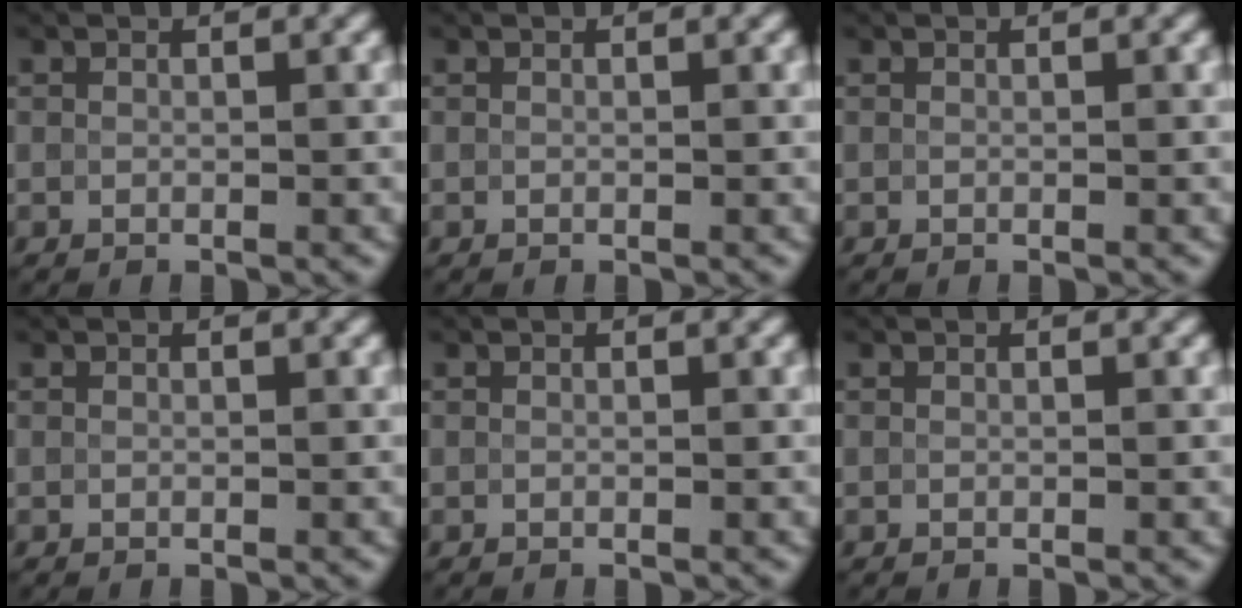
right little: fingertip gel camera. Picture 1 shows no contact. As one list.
[{"total": 0.0}, {"total": 0.0}, {"total": 0.0}, {"total": 0.0}, {"total": 0.0}]